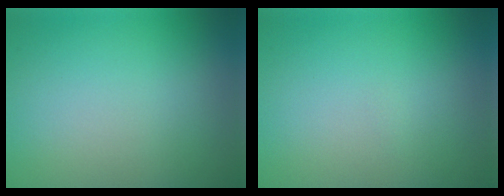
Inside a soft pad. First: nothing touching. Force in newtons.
{"total": 0.0}